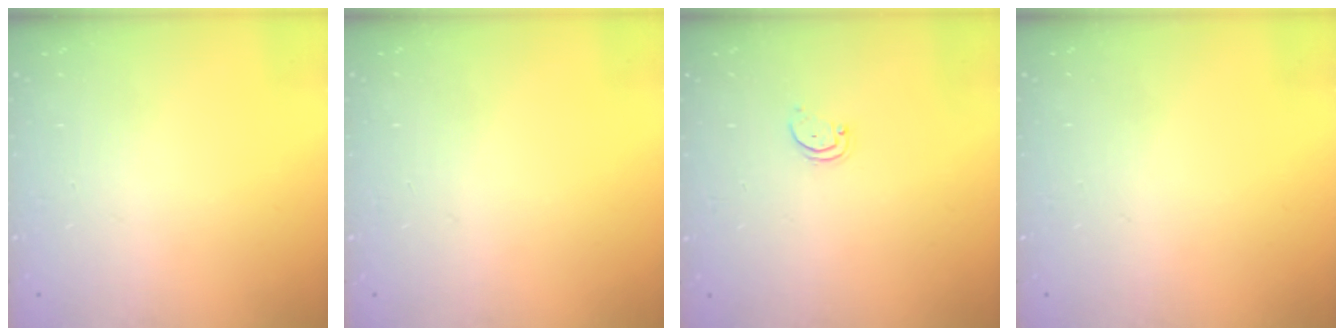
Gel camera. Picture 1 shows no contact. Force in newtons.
{"total": 0.0}
{"total": 1.5, "press": 1.5, "slide": 0.1}
{"total": 0.0}